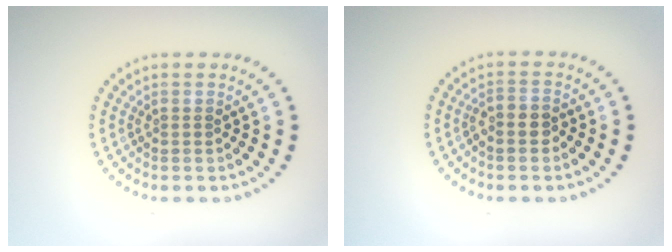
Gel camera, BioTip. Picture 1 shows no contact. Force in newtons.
{"total": 1.5, "press": 1.3, "slide": 0.8}